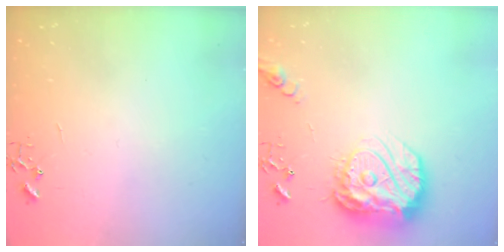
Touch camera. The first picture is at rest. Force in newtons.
{"total": 18.2, "press": 18.1, "slide": 1.7}